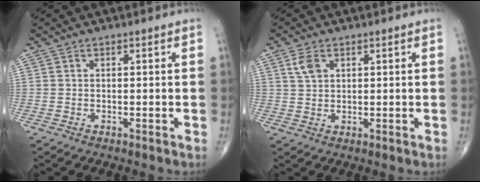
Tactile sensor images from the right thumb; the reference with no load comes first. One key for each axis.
{"total": 3.4, "fx": 1.5, "fy": 2.1, "fz": 2.1, "tx": -0.040, "ty": 0.001, "tz": 0.034}